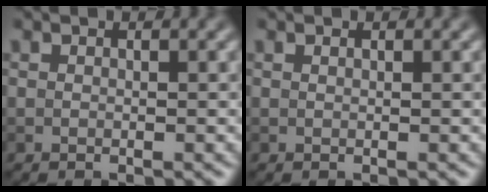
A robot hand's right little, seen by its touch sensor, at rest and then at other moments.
{"total": 0.0}